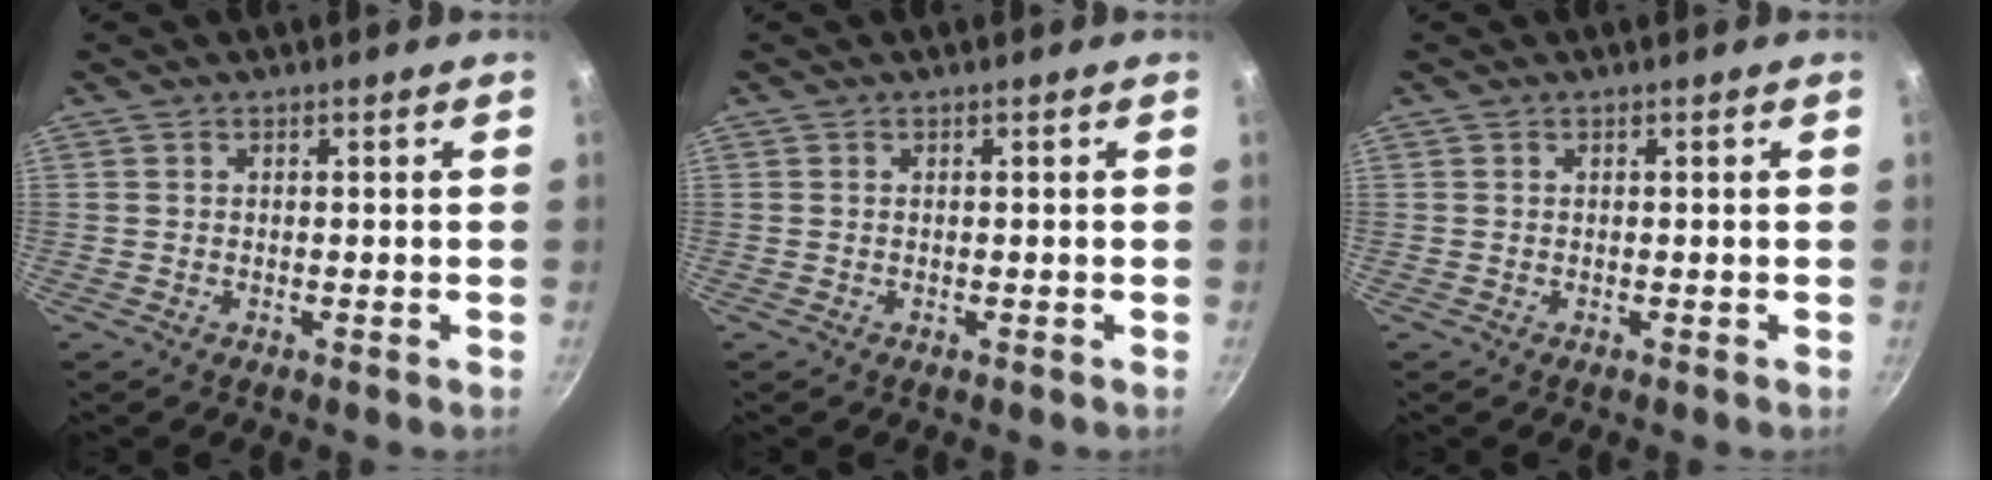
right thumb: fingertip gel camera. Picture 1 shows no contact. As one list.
[{"total": 0.0}, {"total": 0.0}]